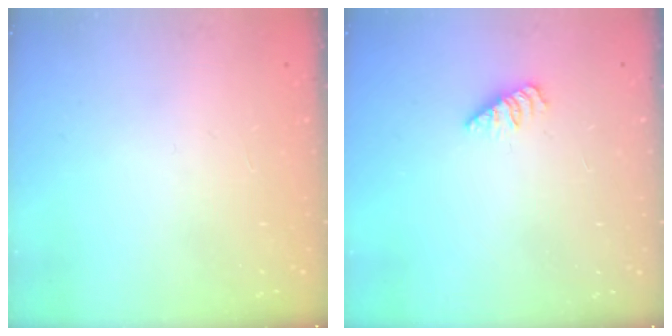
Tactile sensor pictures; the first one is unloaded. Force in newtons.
{"total": 2.5, "press": 2.4, "slide": 0.4}